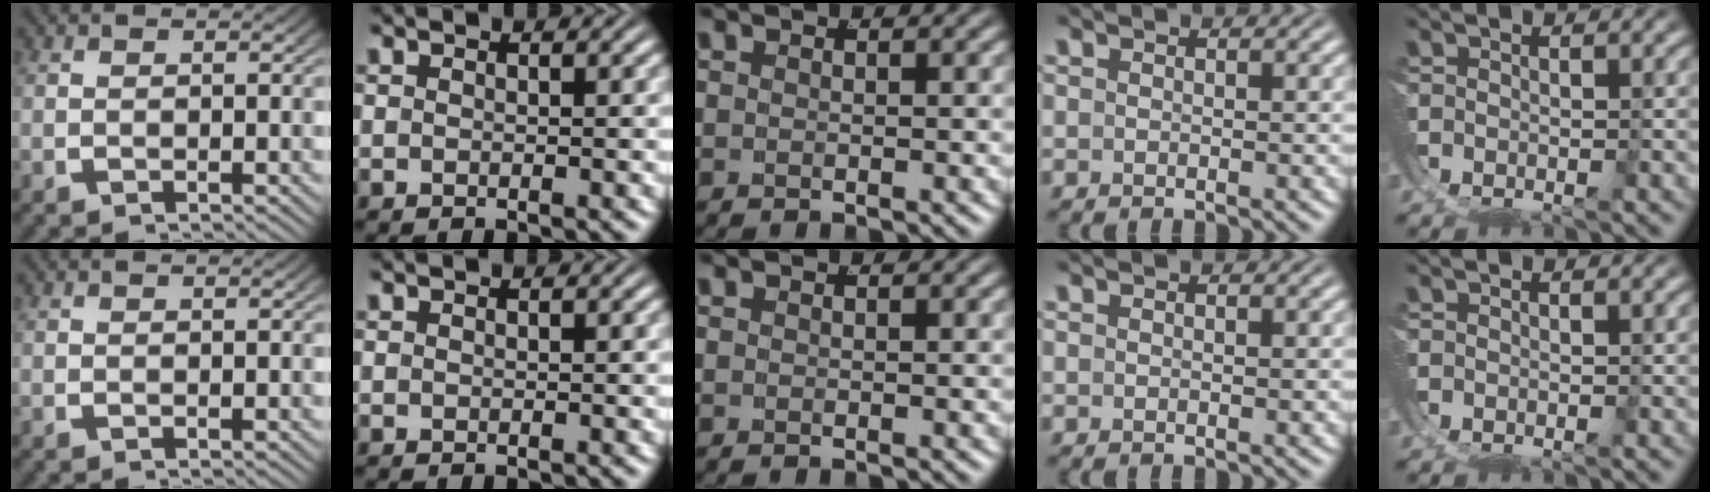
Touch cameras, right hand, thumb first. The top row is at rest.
{}